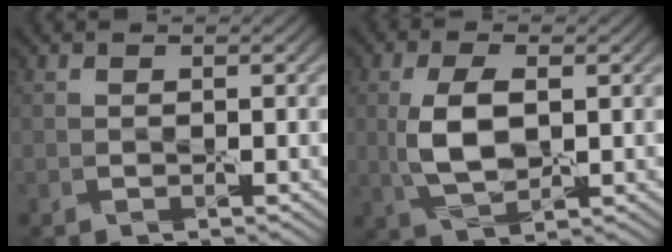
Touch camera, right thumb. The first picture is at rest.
{"total": 6.6, "force": [0.3, 3.2, 5.8], "torque": [-0.133, -0.002, 0.009]}